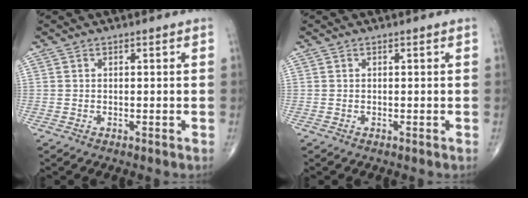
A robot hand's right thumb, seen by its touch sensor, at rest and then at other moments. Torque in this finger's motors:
{"motor_torque": [0.01, 0.01, 0.00, 0.00, 0.00]}